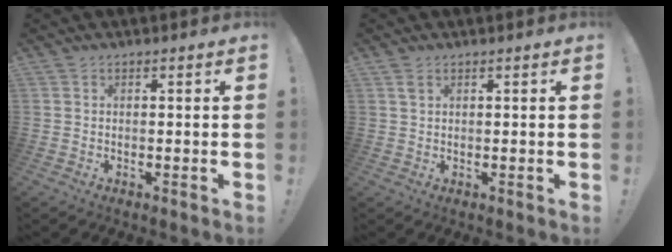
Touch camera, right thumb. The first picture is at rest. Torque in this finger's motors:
{"motor_torque": [-0.20, 0.09, 0.11, 0.31, 0.00]}